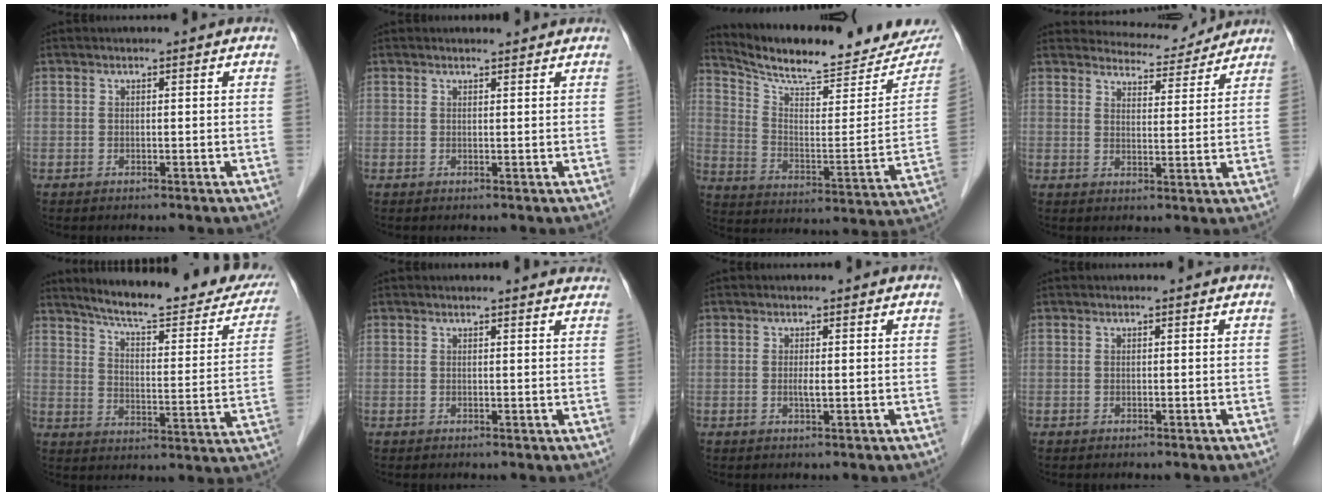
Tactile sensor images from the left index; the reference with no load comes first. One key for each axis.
{"total": 1.2, "fx": 1.2, "fy": 0.2, "fz": 0.0, "tx": -0.012, "ty": 0.003, "tz": 0.018}
{"total": 21.9, "fx": 20.4, "fy": 3.8, "fz": 7.0, "tx": -0.112, "ty": -0.060, "tz": 0.282}
{"total": 7.5, "fx": 7.3, "fy": 1.5, "fz": 0.0, "tx": 0.001, "ty": 0.001, "tz": 0.094}
{"total": 23.8, "fx": 20.7, "fy": 3.8, "fz": 11.0, "tx": -0.146, "ty": -0.048, "tz": 0.260}
{"total": 5.4, "fx": 5.3, "fy": 0.8, "fz": 1.0, "tx": -0.003, "ty": 0.003, "tz": 0.040}
{"total": 1.0, "fx": 0.0, "fy": 0.1, "fz": 1.0, "tx": -0.023, "ty": -0.002, "tz": 0.001}
{"total": 0.0}